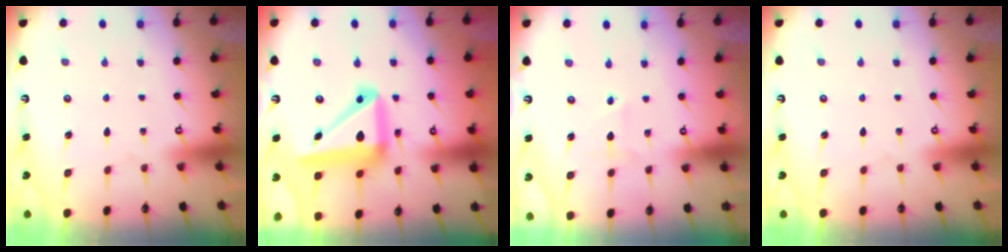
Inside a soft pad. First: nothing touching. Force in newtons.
{"total": 18.8, "press": 18.6, "slide": 2.4}
{"total": 1.5, "press": 1.4, "slide": 0.5}
{"total": 0.0}